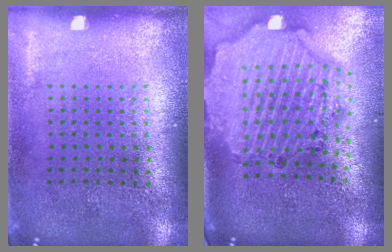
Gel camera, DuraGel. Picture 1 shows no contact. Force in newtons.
{"total": 2.9, "press": 2.6, "slide": 1.2}